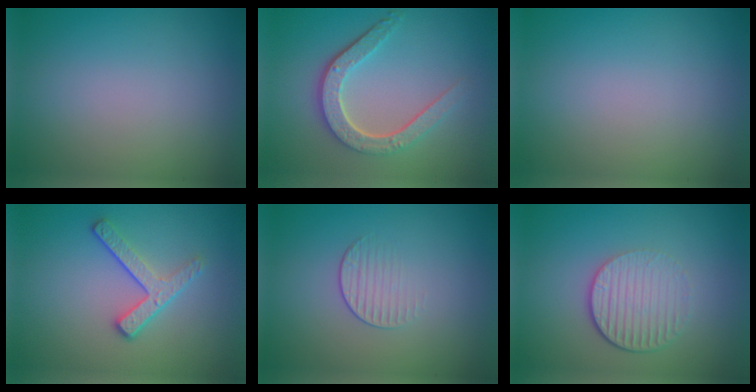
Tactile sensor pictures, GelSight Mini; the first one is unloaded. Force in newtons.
{"total": 4.7, "press": 3.6, "slide": 2.9}
{"total": 0.0}
{"total": 3.0, "press": 2.5, "slide": 1.8}
{"total": 1.5, "press": 0.7, "slide": 1.3}
{"total": 4.4, "press": 2.8, "slide": 3.4}